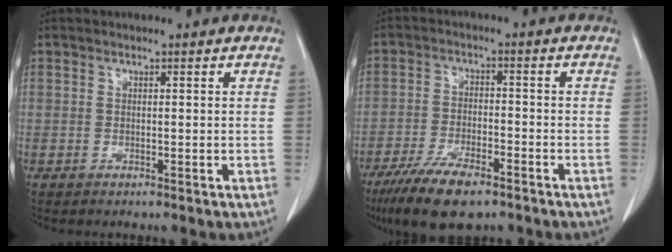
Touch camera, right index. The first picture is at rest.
{"total": 9.7, "force": [-6.8, 2.7, 6.4], "torque": [-0.115, -0.016, -0.118]}